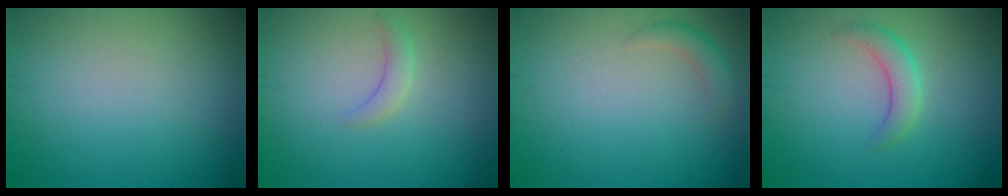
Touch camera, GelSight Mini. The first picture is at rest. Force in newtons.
{"total": 1.3, "press": 1.3, "slide": 0.2}
{"total": 1.4, "press": 1.4, "slide": 0.1}
{"total": 2.3, "press": 2.3, "slide": 0.0}